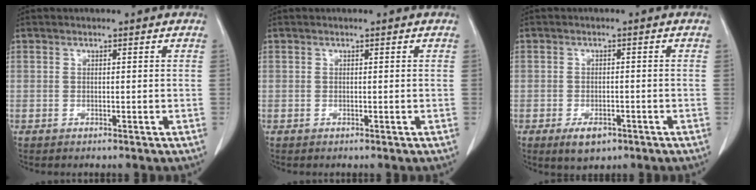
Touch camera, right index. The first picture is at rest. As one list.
[{"total": 0.0}, {"total": 3.9, "force": [-2.2, 2.1, 2.4], "torque": [-0.040, -0.002, -0.027]}]